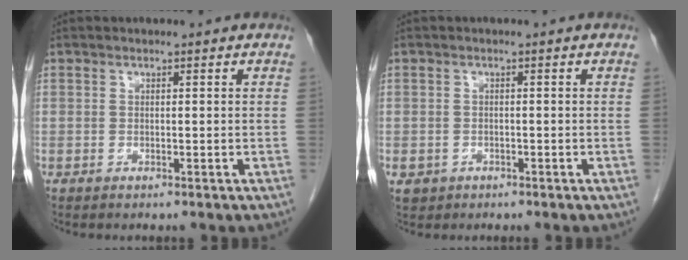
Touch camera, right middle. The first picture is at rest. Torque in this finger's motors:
{"motor_torque": [0.20, 0.00, 0.01, 0.03]}